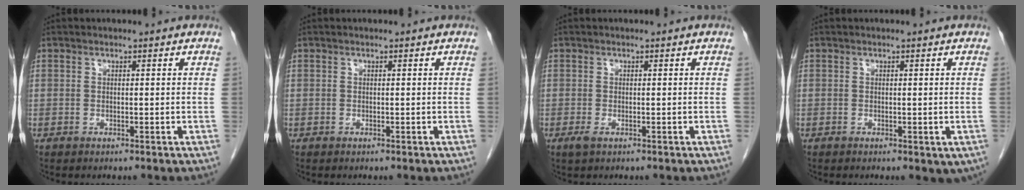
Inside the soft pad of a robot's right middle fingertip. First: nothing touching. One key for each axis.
{"total": 0.0}
{"total": 1.1, "fx": -0.5, "fy": 0.4, "fz": 0.9, "tx": -0.016, "ty": -0.001, "tz": -0.004}
{"total": 2.4, "fx": -0.7, "fy": 1.2, "fz": 2.0, "tx": -0.019, "ty": -0.003, "tz": -0.005}